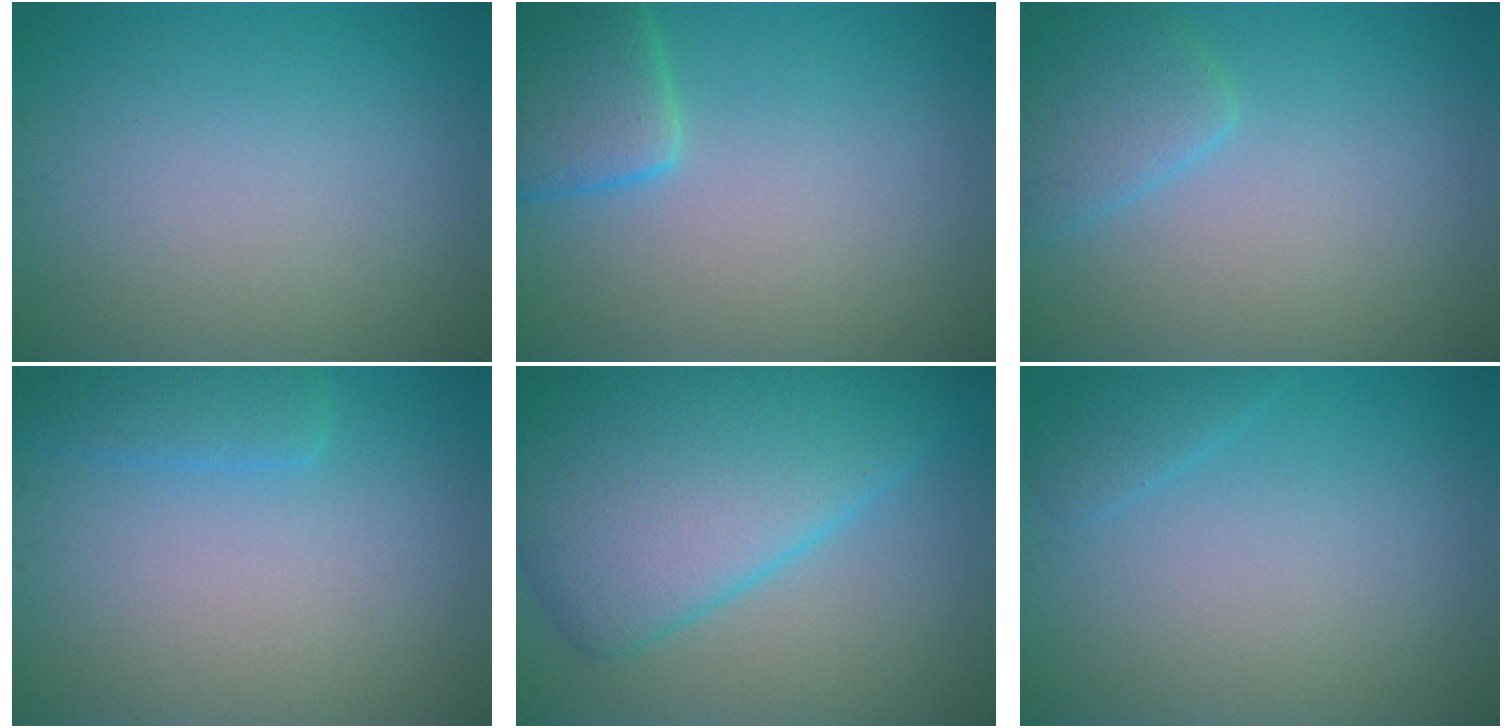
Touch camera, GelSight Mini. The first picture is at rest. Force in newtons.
{"total": 4.1, "press": 4.1, "slide": 0.3}
{"total": 3.0, "press": 2.9, "slide": 0.3}
{"total": 2.0, "press": 1.9, "slide": 0.3}
{"total": 12.0, "press": 12.0, "slide": 0.2}
{"total": 1.3, "press": 1.3, "slide": 0.1}